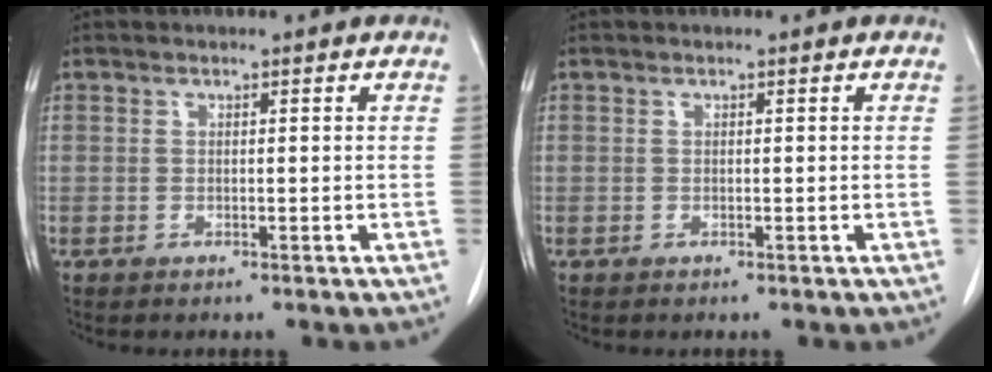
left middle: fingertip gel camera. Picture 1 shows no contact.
{"total": 0.0}